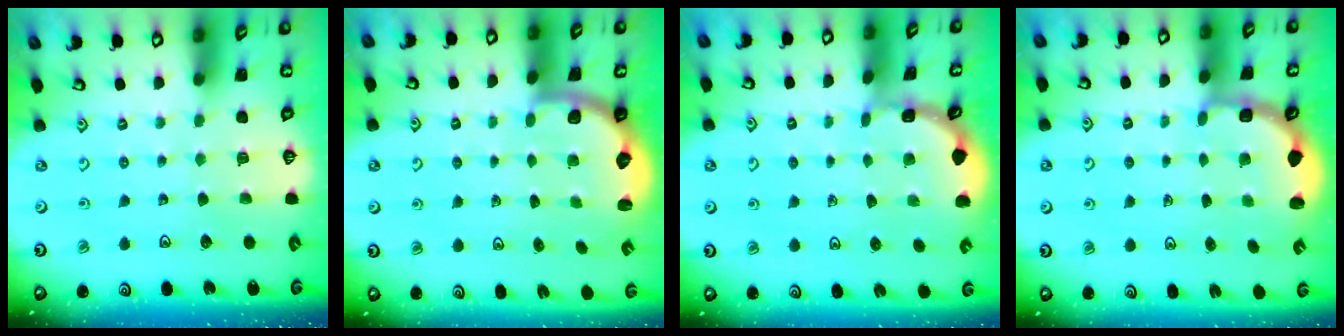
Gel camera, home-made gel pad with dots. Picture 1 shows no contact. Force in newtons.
{"total": 2.5, "press": 2.2, "slide": 1.3}
{"total": 1.3, "press": 1.3, "slide": 0.1}
{"total": 2.7, "press": 2.3, "slide": 1.4}